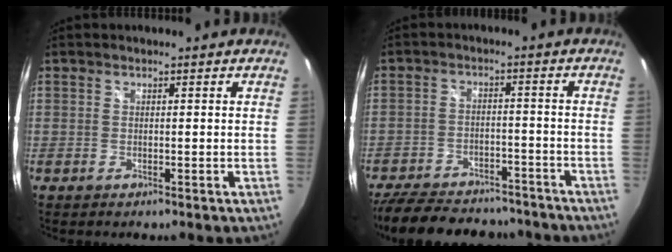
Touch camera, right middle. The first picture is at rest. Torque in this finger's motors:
{"motor_torque": [0.92, -1.22, 0.06, 0.01]}